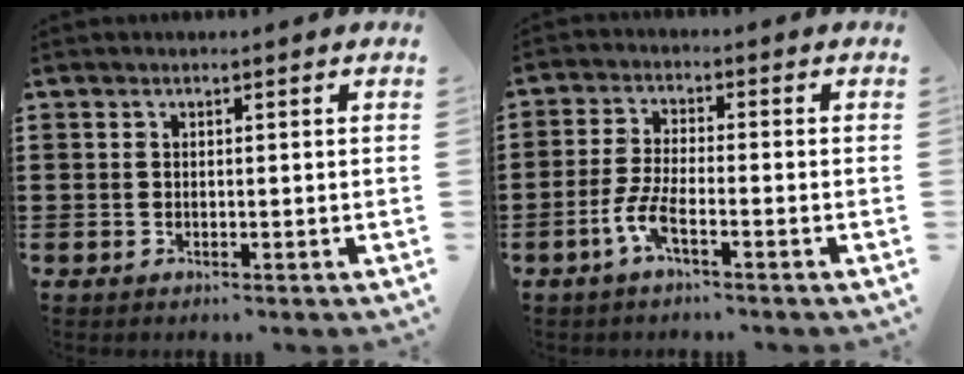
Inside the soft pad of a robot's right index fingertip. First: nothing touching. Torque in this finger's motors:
{"motor_torque": [2.14, 0.00, 0.15, 0.10]}